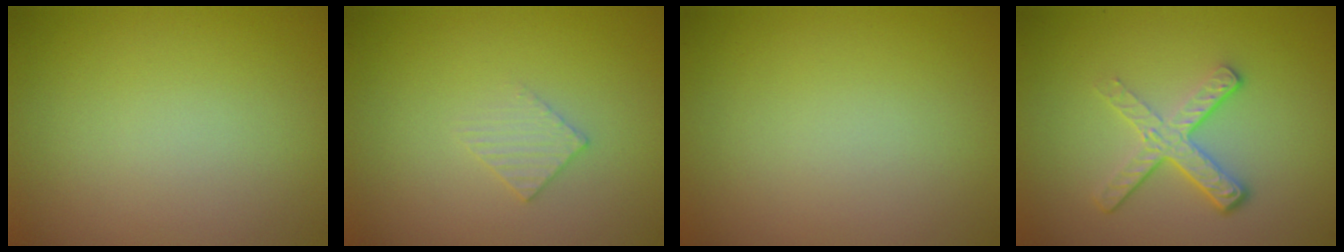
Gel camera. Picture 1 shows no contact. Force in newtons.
{"total": 1.4, "press": 1.4, "slide": 0.2}
{"total": 0.0}
{"total": 4.1, "press": 2.7, "slide": 3.0}